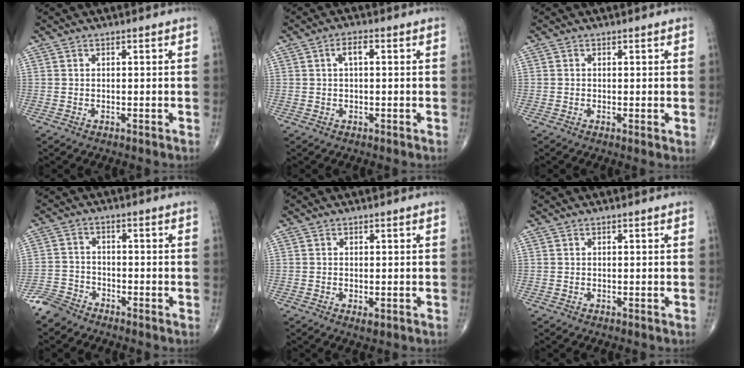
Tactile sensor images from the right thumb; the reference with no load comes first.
{"total": 2.8, "force": [0.6, 1.1, 2.5], "torque": [-0.046, 0.009, 0.010]}
{"total": 1.3, "force": [0.1, 0.3, 1.2], "torque": [-0.021, -0.005, -0.002]}
{"total": 4.2, "force": [-3.8, 1.8, 0.2], "torque": [-0.001, 0.007, -0.085]}
{"total": 1.4, "force": [-0.4, 0.6, 1.1], "torque": [-0.020, -0.004, -0.005]}
{"total": 0.0}